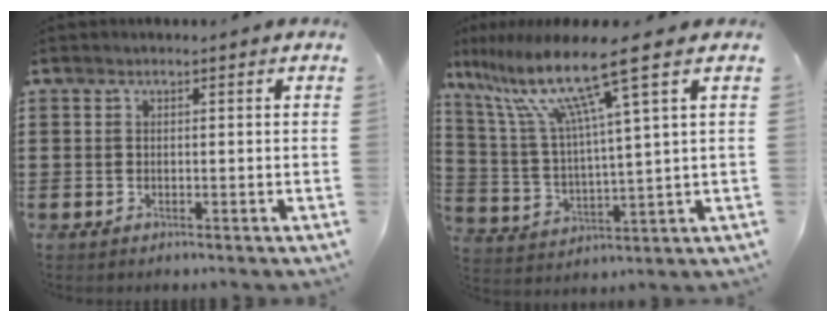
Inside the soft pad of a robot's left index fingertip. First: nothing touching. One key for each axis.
{"total": 13.0, "fx": 8.1, "fy": 0.7, "fz": 10.1, "tx": -0.235, "ty": -0.035, "tz": 0.126}